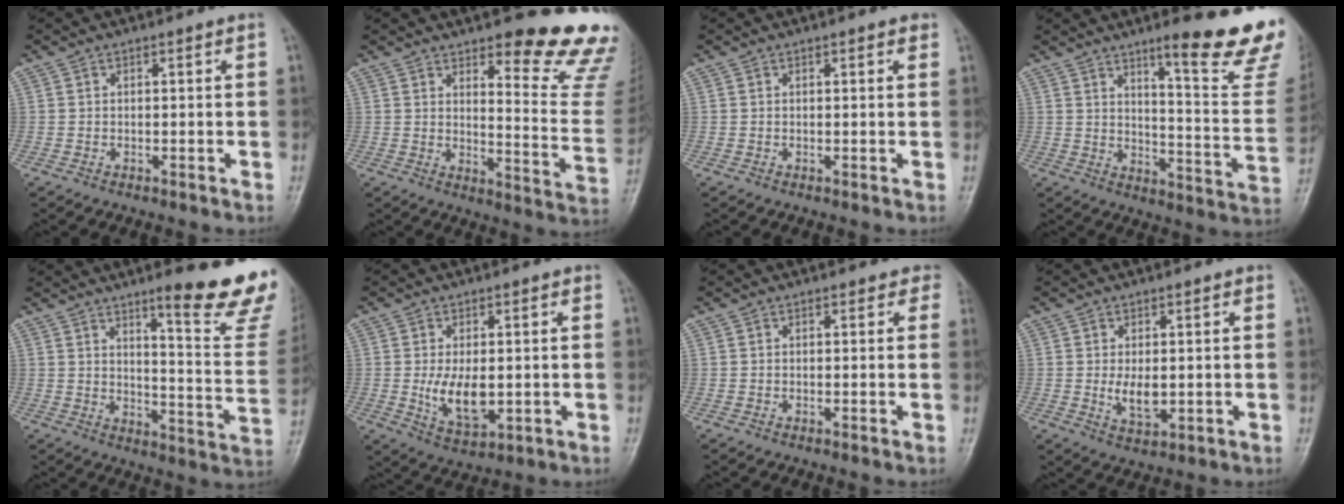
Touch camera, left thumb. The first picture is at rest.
{"total": 17.7, "force": [13.0, 4.3, 11.3], "torque": [-0.098, -0.107, 0.158]}
{"total": 1.1, "force": [0.6, 0.4, 0.8], "torque": [-0.008, 0.000, 0.005]}
{"total": 18.5, "force": [12.7, 2.4, 13.1], "torque": [-0.132, -0.096, 0.172]}
{"total": 18.0, "force": [12.5, 2.3, 12.8], "torque": [-0.126, -0.096, 0.167]}
{"total": 8.0, "force": [-0.5, 4.4, 6.7], "torque": [-0.108, -0.016, -0.001]}
{"total": 1.4, "force": [0.7, 1.1, 0.5], "torque": [0.015, -0.002, -0.005]}
{"total": 4.7, "force": [-0.1, 2.6, 3.9], "torque": [-0.059, -0.010, 0.004]}